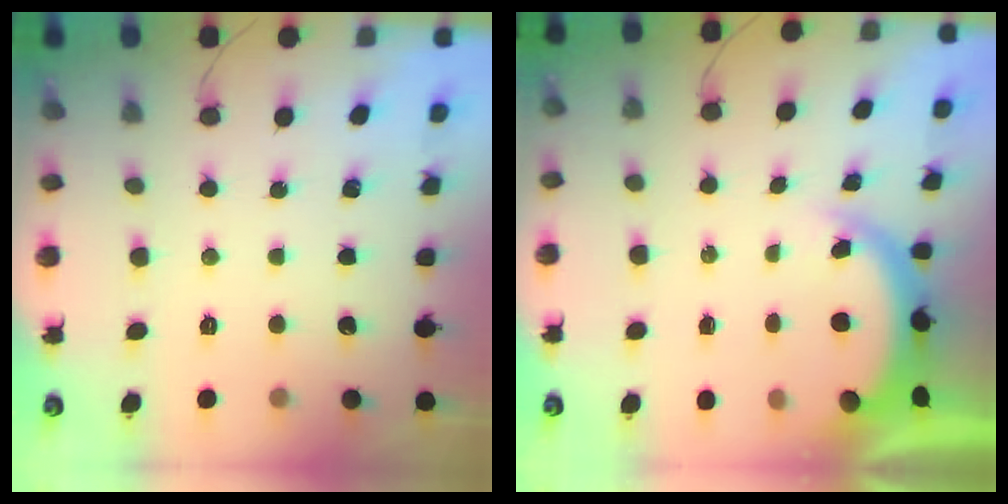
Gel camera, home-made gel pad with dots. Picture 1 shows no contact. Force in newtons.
{"total": 5.1, "press": 4.9, "slide": 1.3}